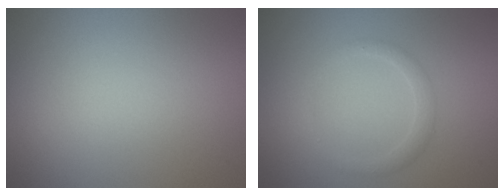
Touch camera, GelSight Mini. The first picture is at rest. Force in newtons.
{"total": 1.5, "press": 1.4, "slide": 0.0}